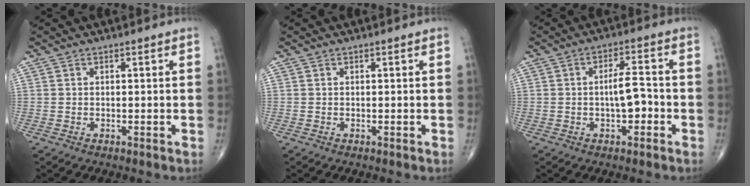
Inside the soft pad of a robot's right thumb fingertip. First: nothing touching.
{"total": 0.0}
{"total": 5.7, "force": [-1.0, 2.3, 5.1], "torque": [-0.079, 0.019, -0.019]}